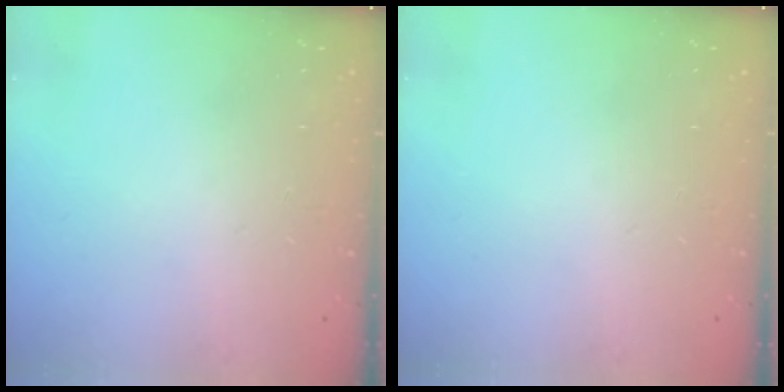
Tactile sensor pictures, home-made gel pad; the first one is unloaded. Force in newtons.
{"total": 0.0}